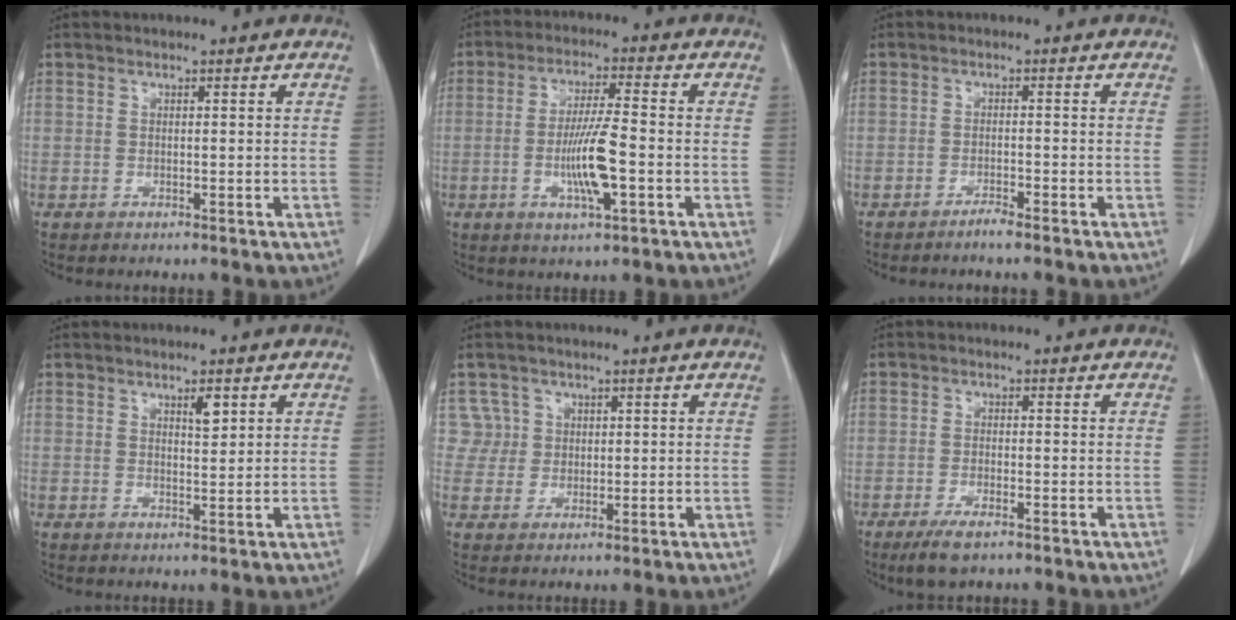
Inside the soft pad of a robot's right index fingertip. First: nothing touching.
{"total": 8.4, "force": [-2.1, 0.8, 8.1], "torque": [-0.152, -0.004, -0.038]}
{"total": 1.8, "force": [-1.6, -0.2, 0.9], "torque": [-0.022, -0.002, -0.028]}
{"total": 2.2, "force": [1.2, 0.6, 1.7], "torque": [-0.029, -0.004, 0.019]}
{"total": 3.3, "force": [1.2, 3.1, -0.6], "torque": [0.029, 0.008, 0.018]}
{"total": 4.4, "force": [-3.0, 1.0, 3.0], "torque": [-0.067, -0.009, -0.051]}